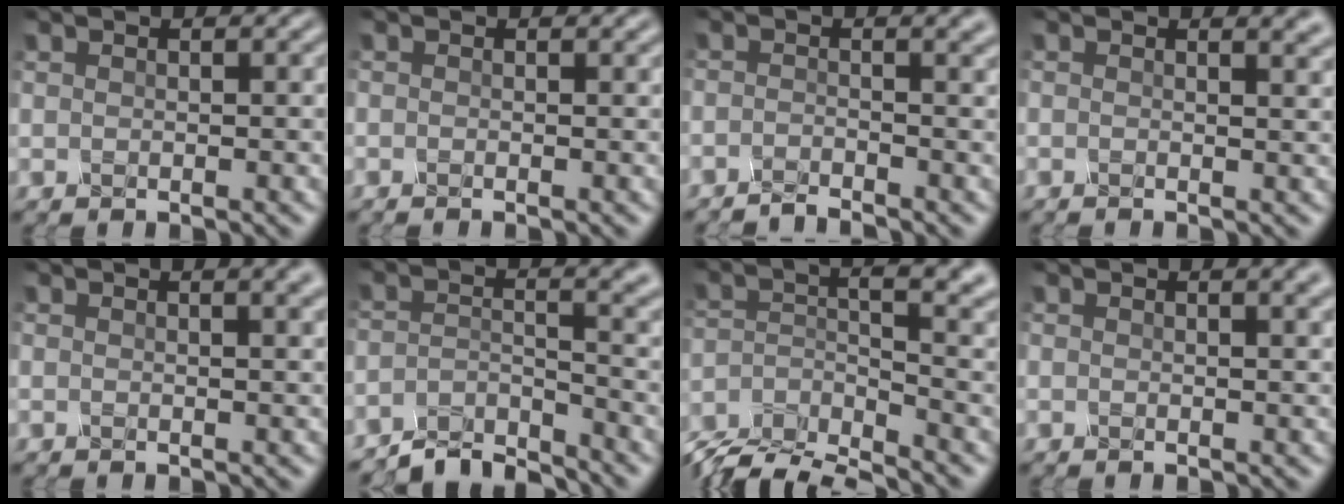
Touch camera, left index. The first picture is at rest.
{"total": 0.6, "force": [-0.5, 0.1, 0.3], "torque": [0.002, -0.010, -0.009]}
{"total": 2.3, "force": [-2.0, 0.4, 1.1], "torque": [-0.003, -0.005, -0.046]}
{"total": 3.4, "force": [1.0, 1.8, 2.7], "torque": [-0.001, 0.023, -0.020]}
{"total": 4.6, "force": [2.5, 2.2, 3.3], "torque": [-0.006, 0.030, -0.001]}
{"total": 4.3, "force": [-4.2, 0.7, 1.0], "torque": [-0.009, -0.001, -0.089]}
{"total": 9.1, "force": [-7.1, 2.4, 5.2], "torque": [-0.075, -0.006, -0.137]}
{"total": 4.0, "force": [2.2, 1.8, 2.8], "torque": [-0.003, 0.020, 0.002]}